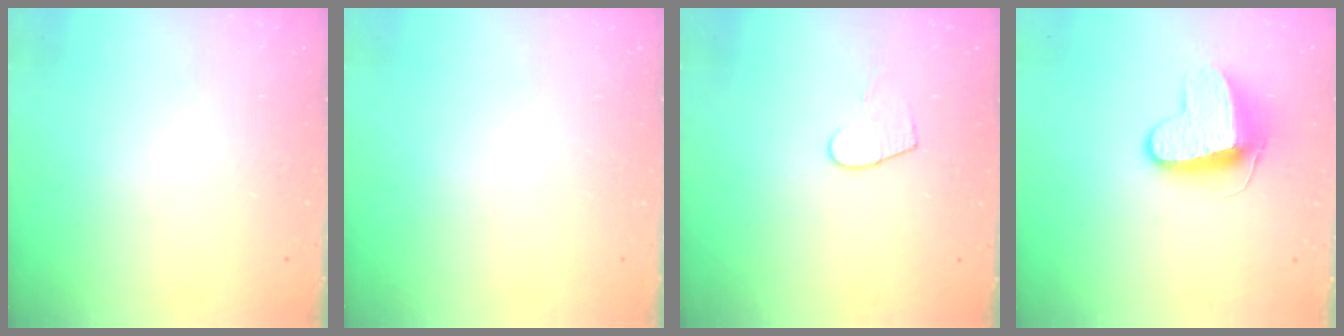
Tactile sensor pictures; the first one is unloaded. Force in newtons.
{"total": 0.0}
{"total": 5.8, "press": 5.8, "slide": 0.4}
{"total": 9.2, "press": 9.2, "slide": 0.3}